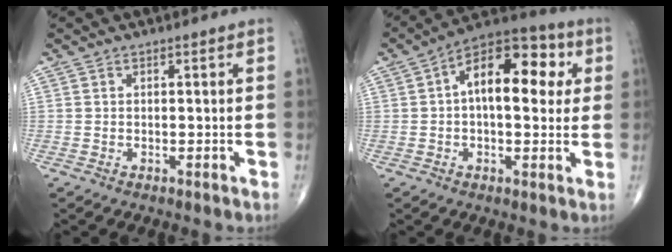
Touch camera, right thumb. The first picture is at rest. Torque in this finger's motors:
{"motor_torque": [-0.38, 0.98, 0.55, 0.30, 0.15]}